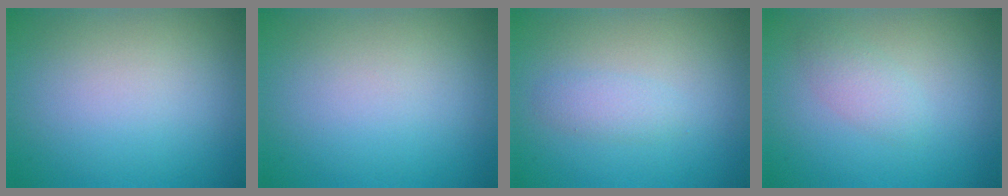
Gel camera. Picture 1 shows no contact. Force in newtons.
{"total": 0.0}
{"total": 1.3, "press": 1.3, "slide": 0.0}
{"total": 1.5, "press": 1.5, "slide": 0.0}